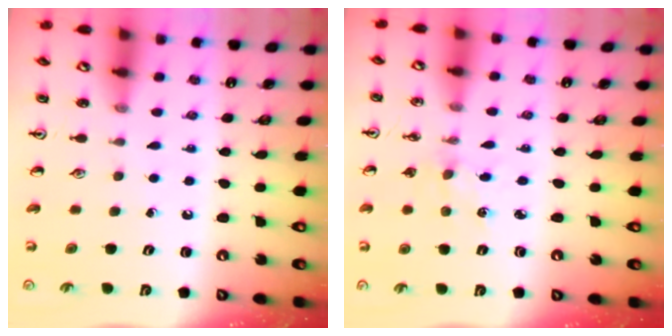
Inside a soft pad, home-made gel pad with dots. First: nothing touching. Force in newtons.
{"total": 3.3, "press": 3.3, "slide": 0.5}